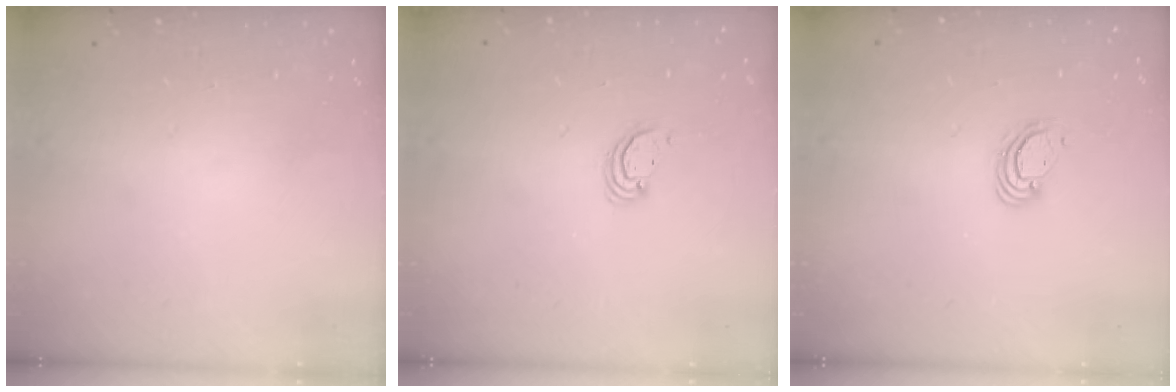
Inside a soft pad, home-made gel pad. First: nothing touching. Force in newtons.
{"total": 2.8, "press": 2.8, "slide": 0.2}
{"total": 4.0, "press": 3.9, "slide": 0.3}